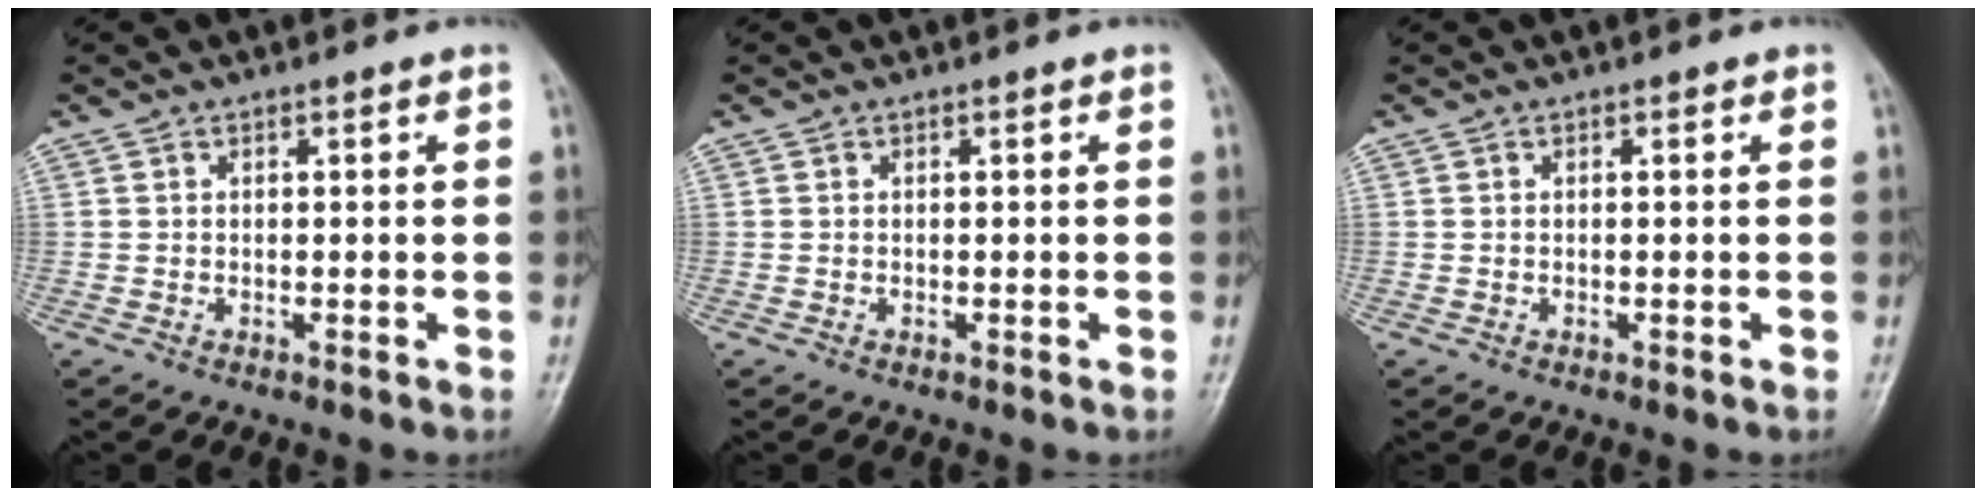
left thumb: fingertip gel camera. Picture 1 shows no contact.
{"total": 0.0}
{"total": 0.0}